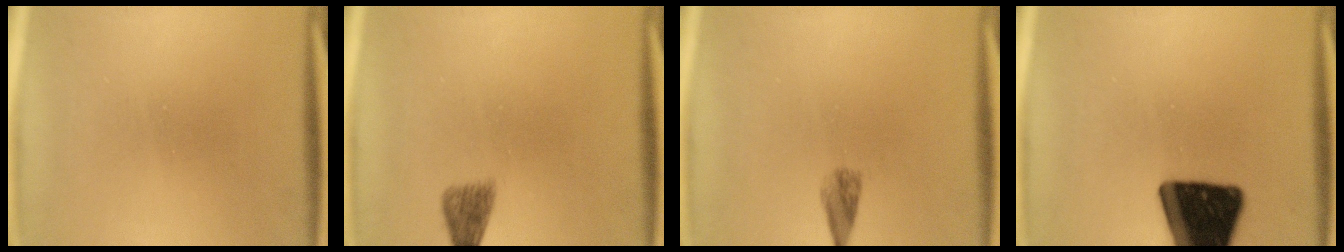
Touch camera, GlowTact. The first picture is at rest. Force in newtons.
{"total": 2.1}
{"total": 1.8}
{"total": 19.3}